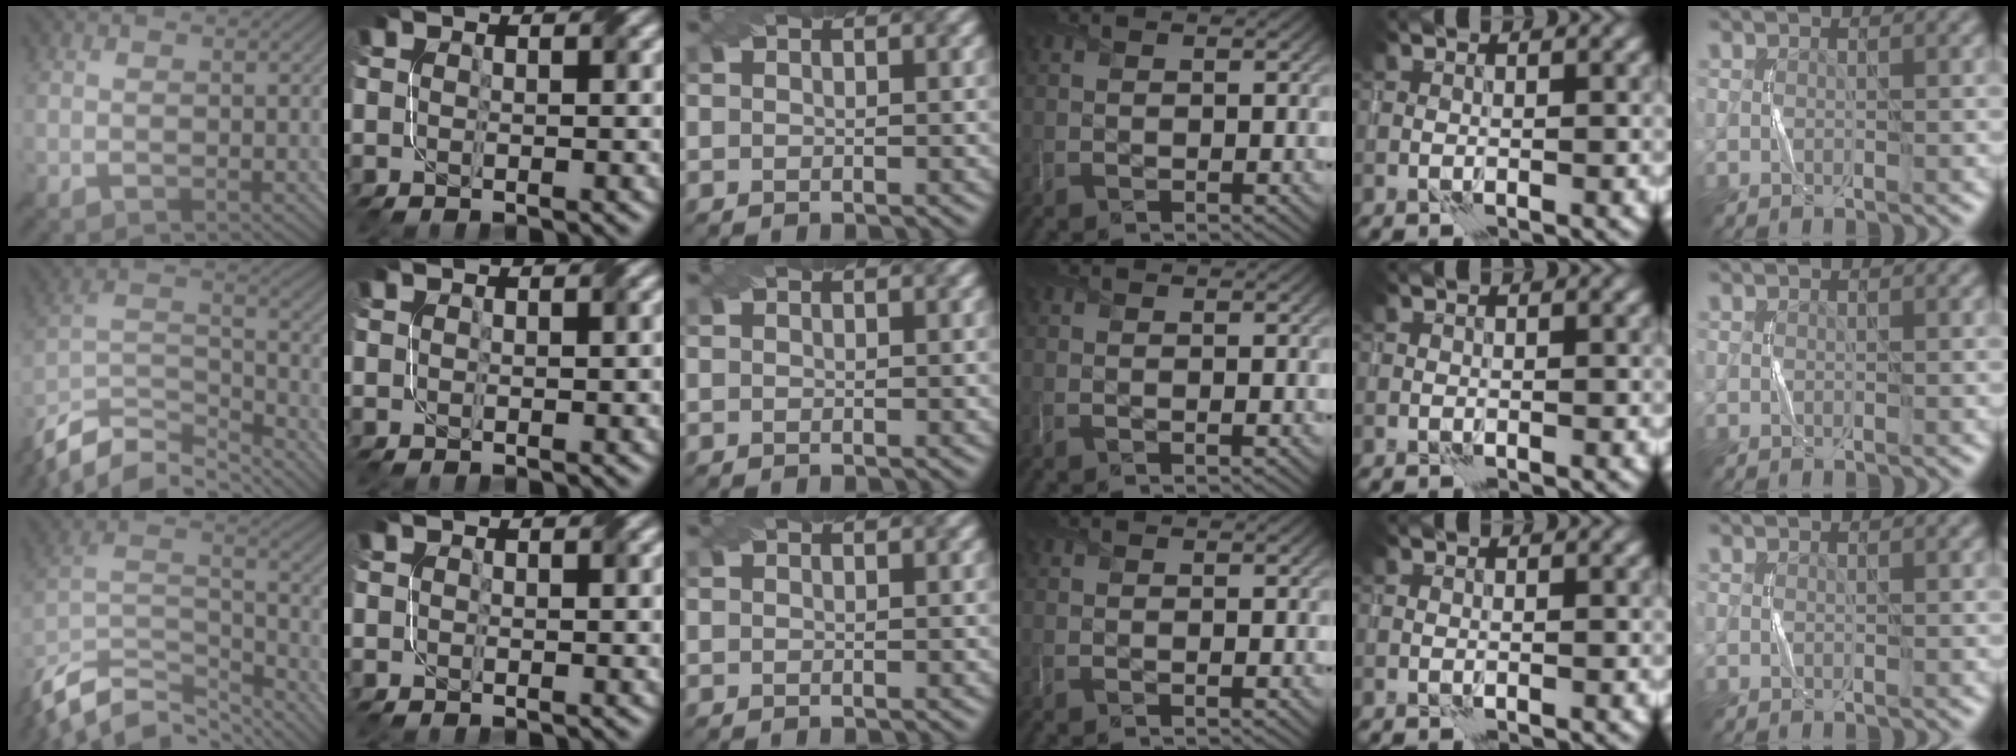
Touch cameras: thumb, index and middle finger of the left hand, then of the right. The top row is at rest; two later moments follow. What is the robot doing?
{"motion": "twist", "object": "screw"}